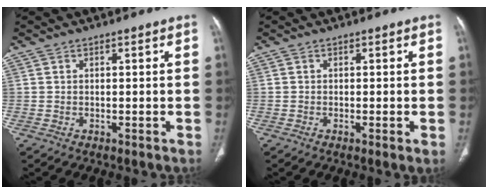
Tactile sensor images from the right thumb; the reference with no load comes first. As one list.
[{"total": 1.4, "force": [-0.3, 0.2, 1.3], "torque": [-0.031, -0.006, -0.007]}]